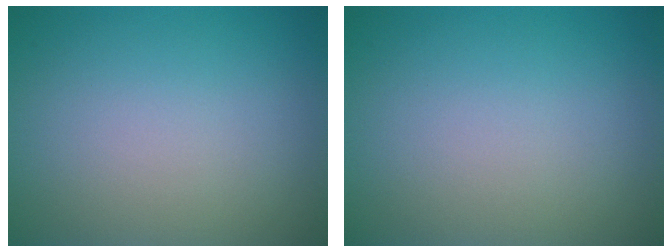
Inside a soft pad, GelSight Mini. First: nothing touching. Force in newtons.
{"total": 0.0}